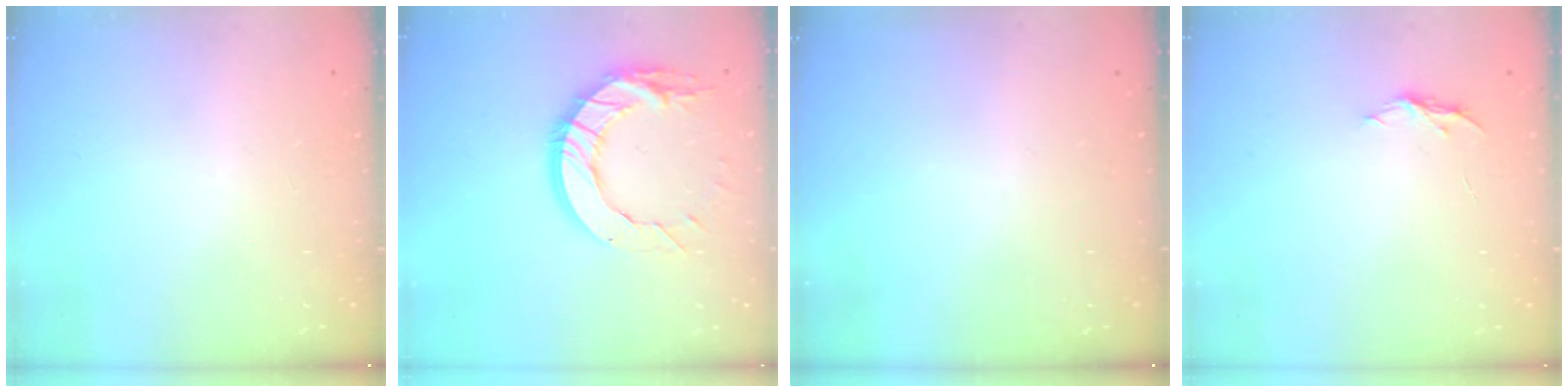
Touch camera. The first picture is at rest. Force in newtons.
{"total": 15.4, "press": 15.3, "slide": 1.5}
{"total": 0.0}
{"total": 4.0, "press": 4.0, "slide": 0.4}